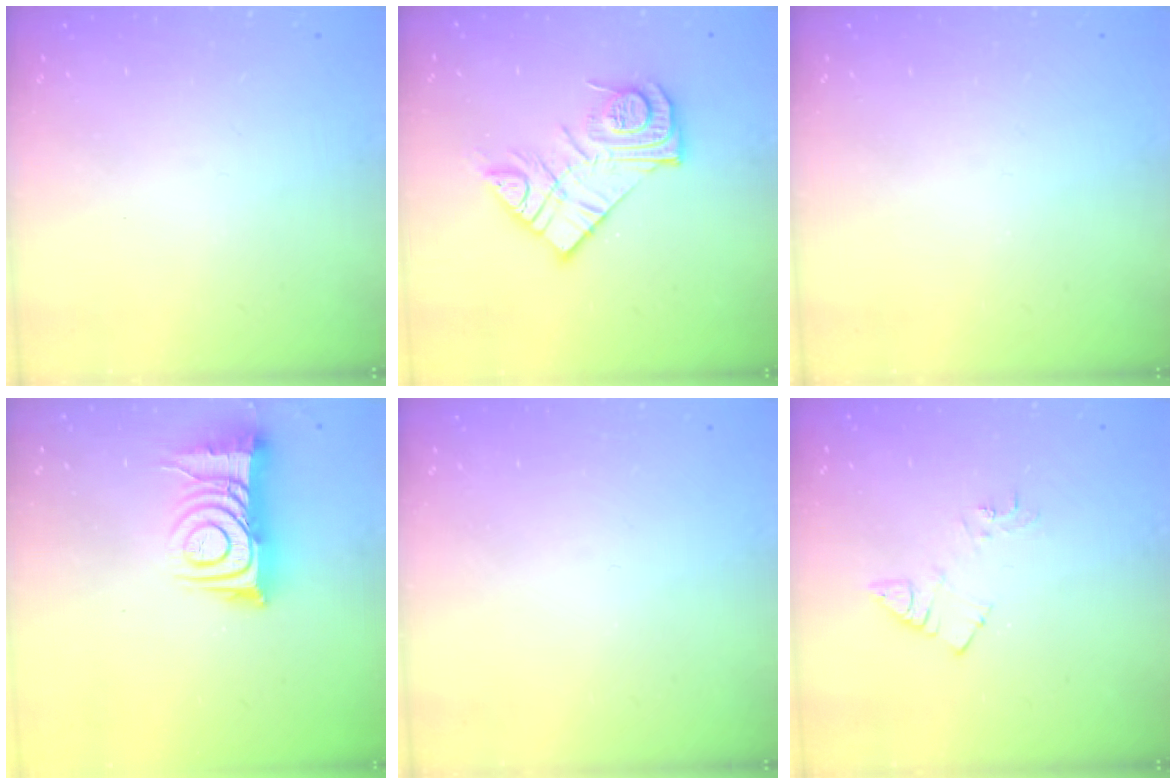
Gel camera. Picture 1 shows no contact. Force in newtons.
{"total": 14.6, "press": 14.6, "slide": 0.8}
{"total": 0.0}
{"total": 13.3, "press": 13.2, "slide": 1.0}
{"total": 0.0}
{"total": 7.5, "press": 7.5, "slide": 0.7}